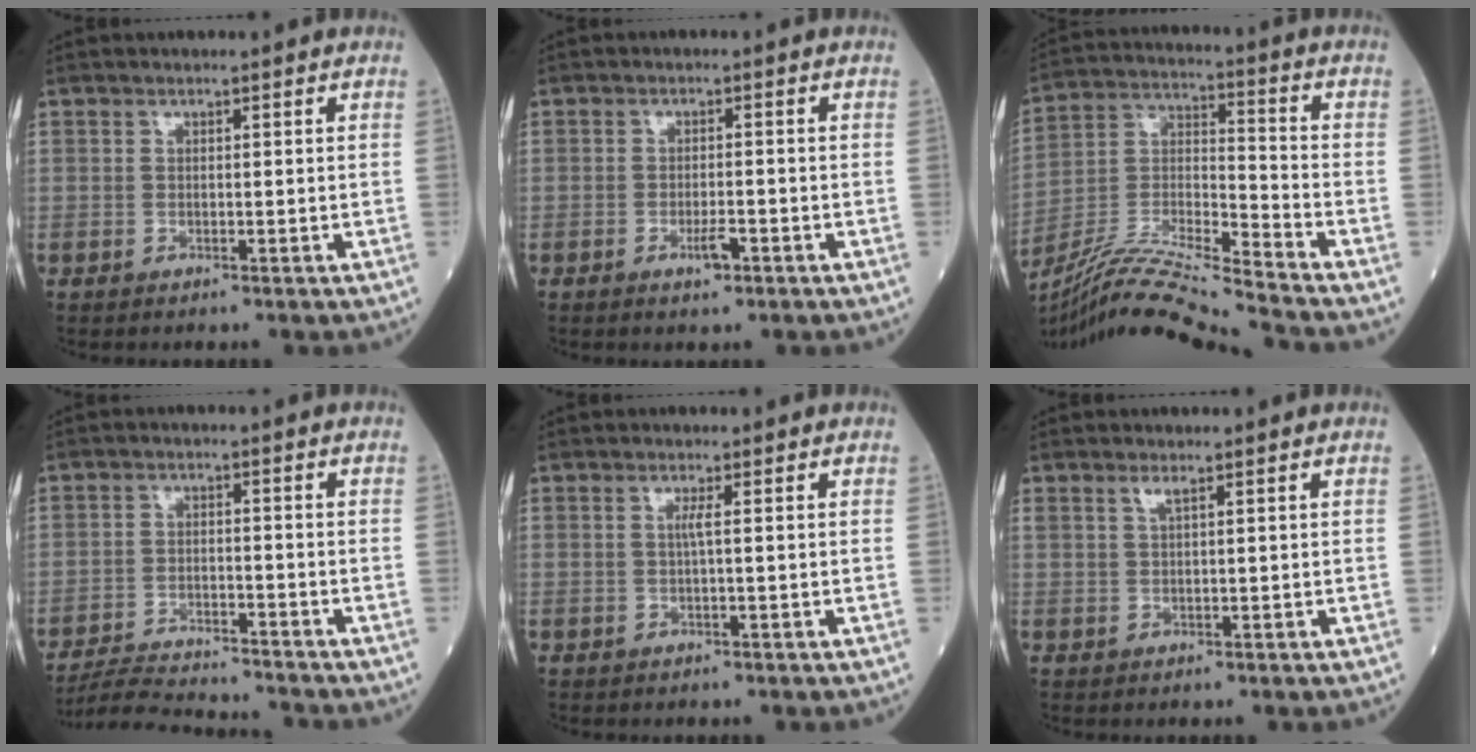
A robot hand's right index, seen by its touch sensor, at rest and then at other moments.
{"total": 2.5, "force": [-1.3, 0.6, 2.0], "torque": [-0.032, 0.001, -0.021]}
{"total": 16.2, "force": [-14.7, -1.9, 6.7], "torque": [-0.126, -0.004, -0.270]}
{"total": 10.7, "force": [-10.4, 0.2, 2.6], "torque": [-0.044, -0.003, -0.168]}
{"total": 1.1, "force": [0.1, -0.3, 1.1], "torque": [-0.023, 0.001, -0.001]}
{"total": 1.2, "force": [0.7, -0.1, 0.9], "torque": [-0.024, 0.004, 0.016]}